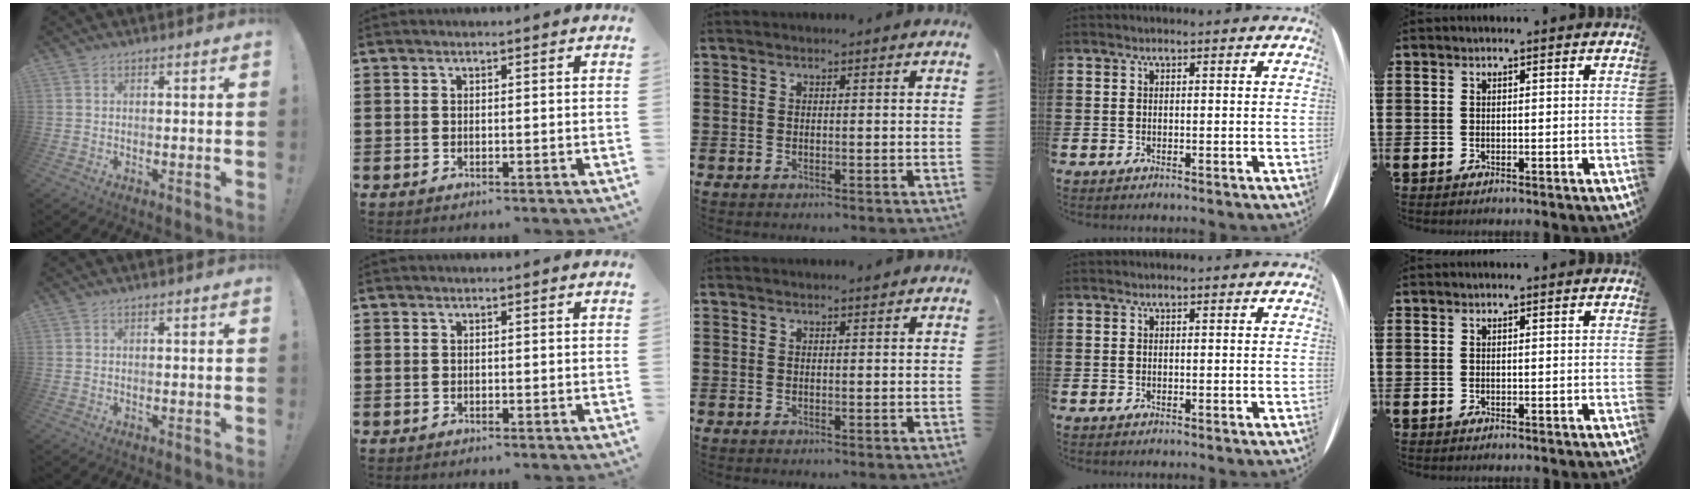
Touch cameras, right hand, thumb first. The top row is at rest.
{}